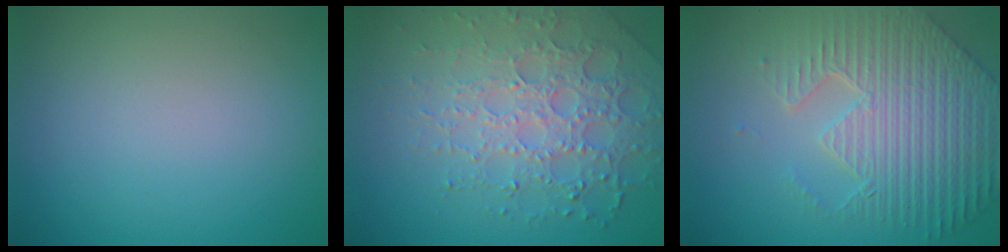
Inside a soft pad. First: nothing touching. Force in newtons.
{"total": 6.2, "press": 4.8, "slide": 3.9}
{"total": 7.9, "press": 5.9, "slide": 5.3}